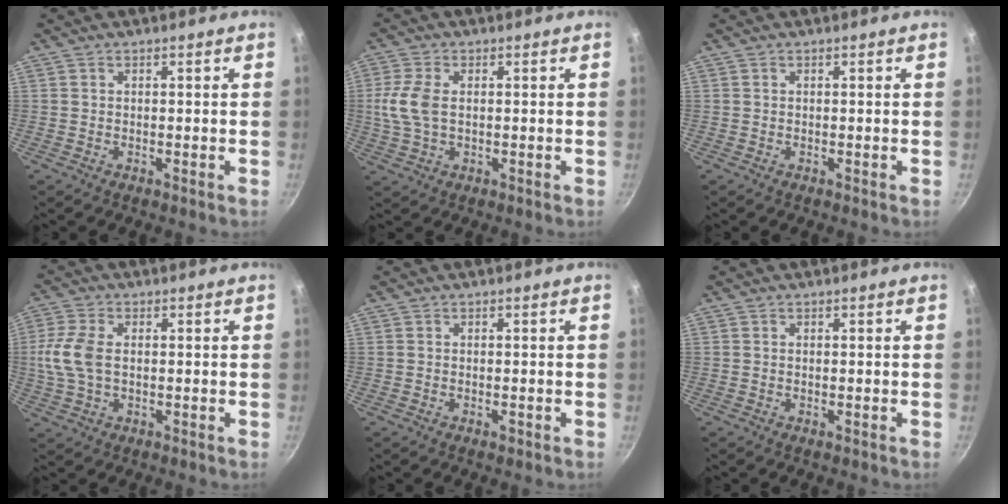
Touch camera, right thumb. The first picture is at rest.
{"total": 7.0, "force": [0.5, 4.0, 5.7], "torque": [-0.125, 0.005, 0.008]}
{"total": 0.0}
{"total": 7.9, "force": [0.3, 4.7, 6.4], "torque": [-0.143, 0.009, 0.001]}
{"total": 0.9, "force": [-0.4, 0.4, 0.7], "torque": [-0.011, 0.002, -0.007]}
{"total": 0.0}